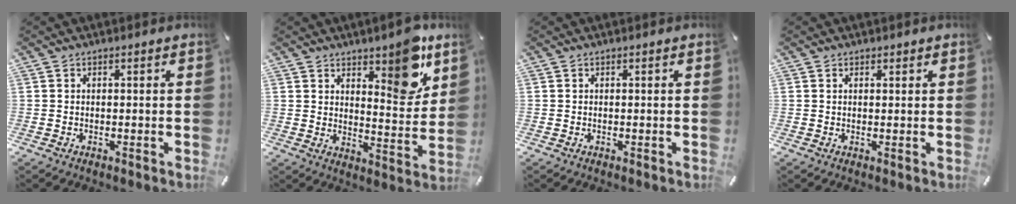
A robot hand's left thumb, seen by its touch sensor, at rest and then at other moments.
{"total": 11.9, "force": [8.0, 5.3, 7.1], "torque": [-0.064, -0.061, 0.132]}
{"total": 0.0}
{"total": 0.8, "force": [0.5, 0.6, 0.2], "torque": [-0.004, 0.002, 0.009]}